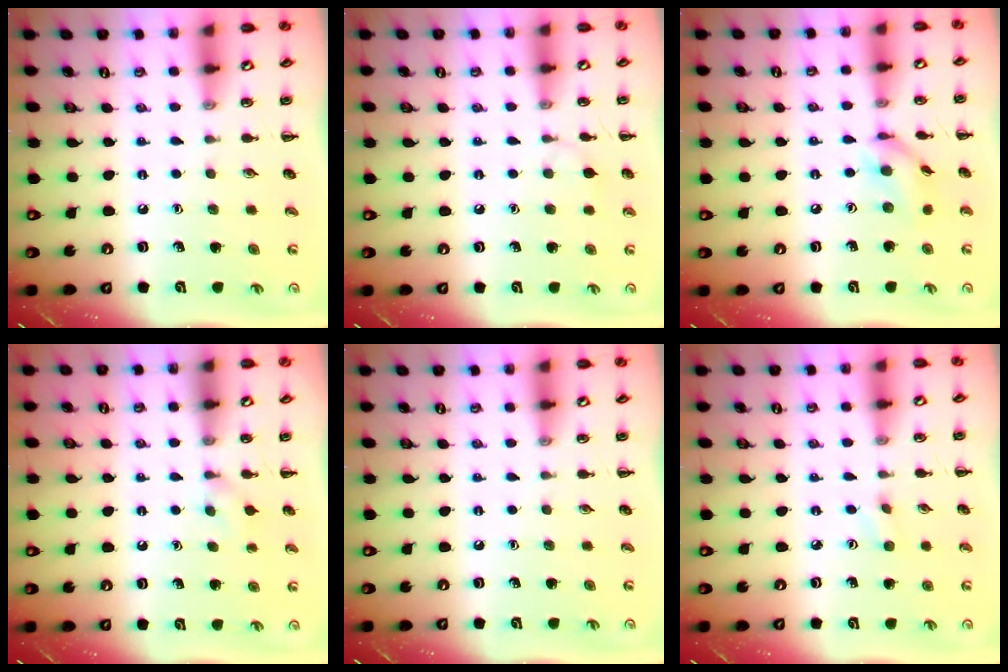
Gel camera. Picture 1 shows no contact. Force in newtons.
{"total": 5.1, "press": 4.9, "slide": 1.4}
{"total": 9.2, "press": 9.1, "slide": 0.8}
{"total": 3.5, "press": 3.3, "slide": 1.4}
{"total": 0.0}
{"total": 2.3, "press": 2.2, "slide": 0.8}